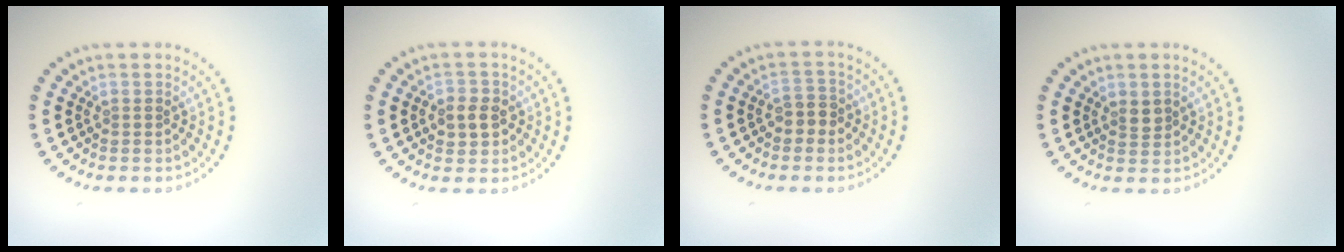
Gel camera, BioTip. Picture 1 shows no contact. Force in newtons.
{"total": 2.6, "press": 2.6, "slide": 0.6}
{"total": 1.9, "press": 1.8, "slide": 0.6}
{"total": 1.3, "press": 1.1, "slide": 0.7}